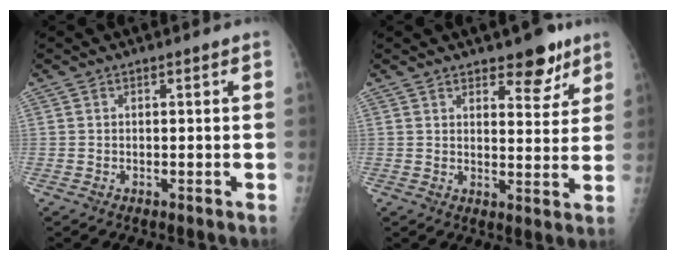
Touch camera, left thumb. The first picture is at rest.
{"total": 7.2, "force": [5.0, 3.2, 4.1], "torque": [-0.025, -0.030, 0.067]}